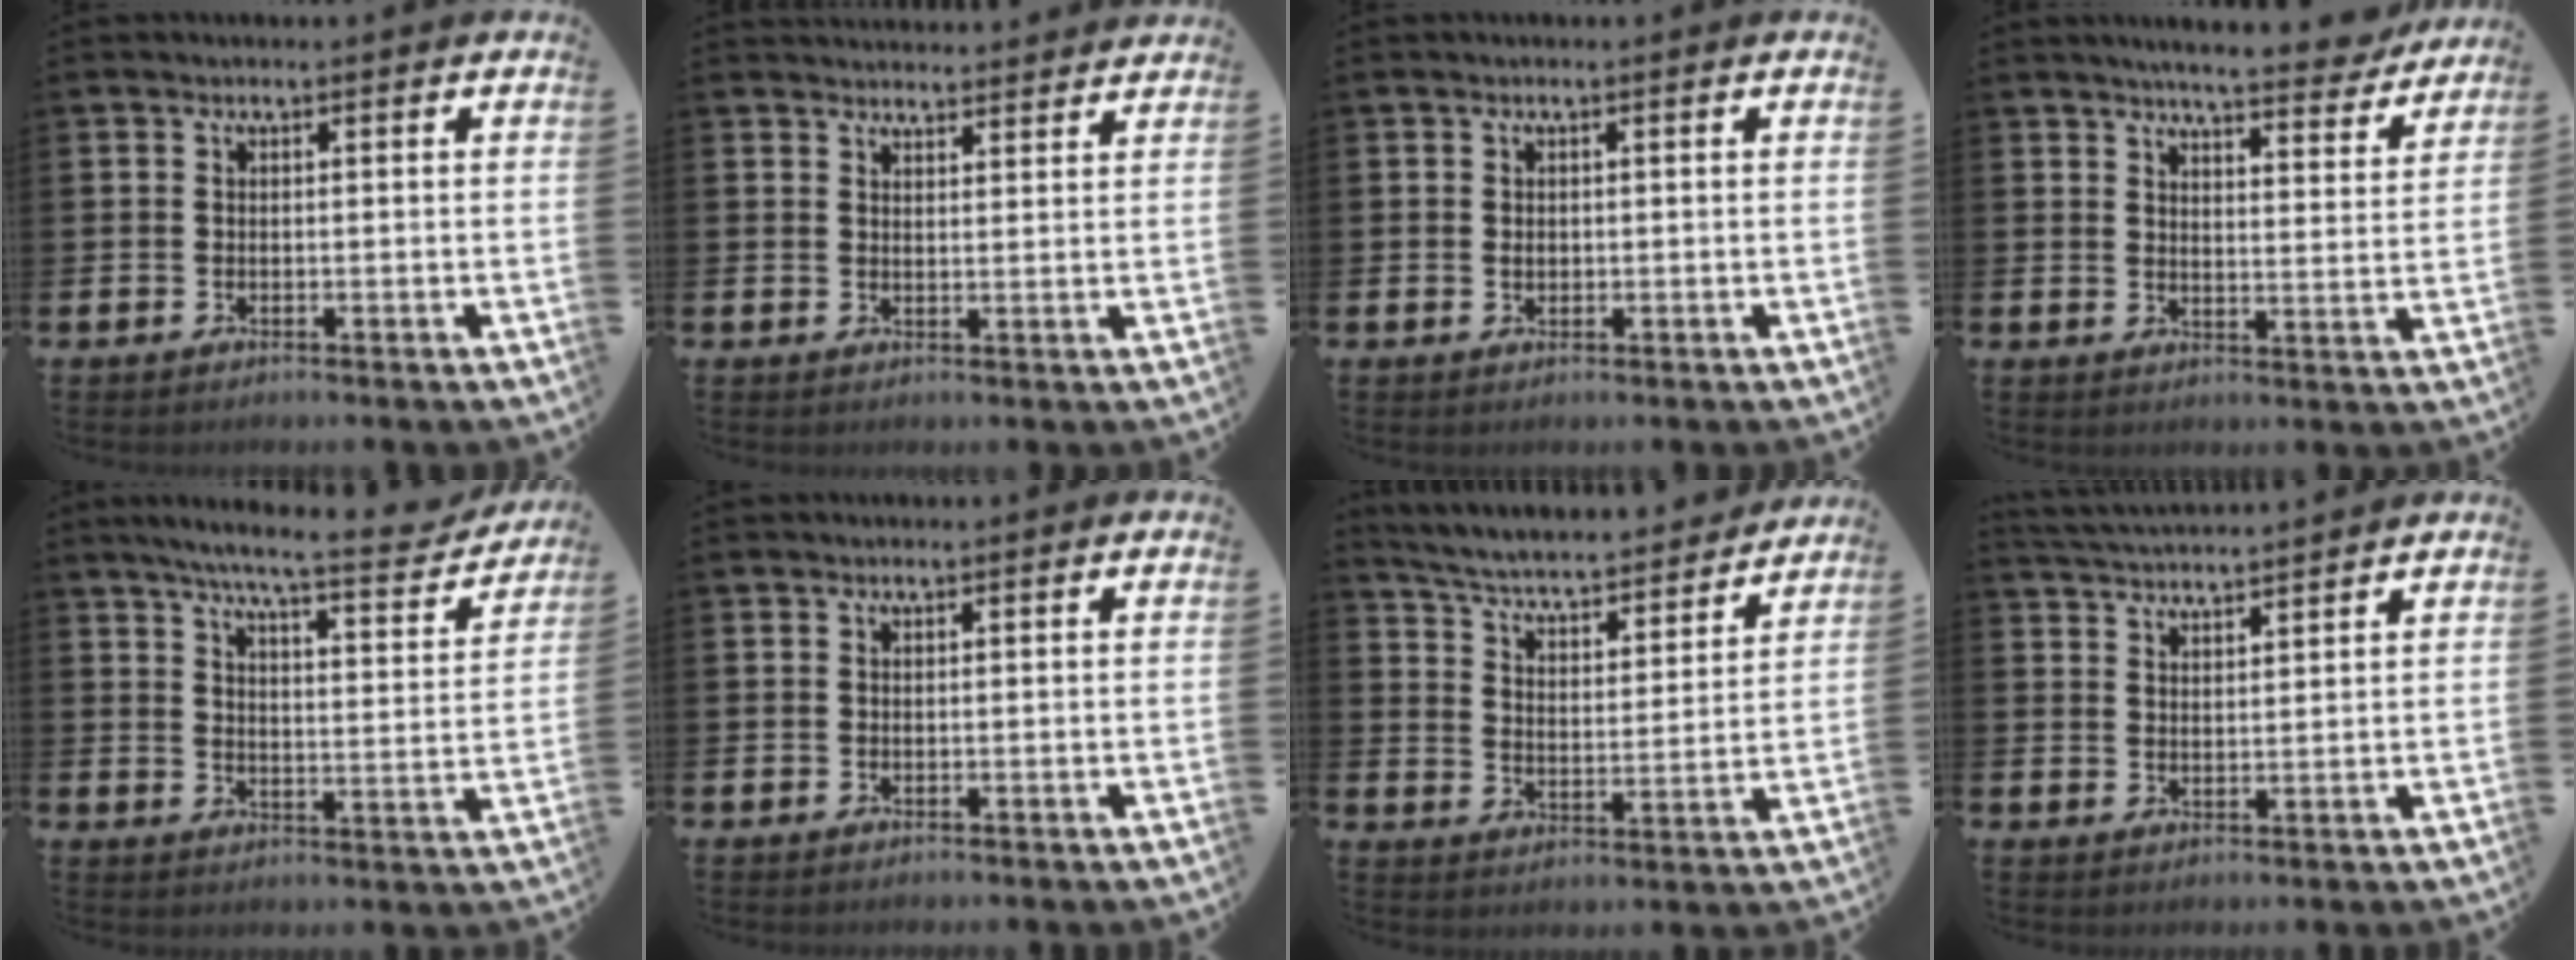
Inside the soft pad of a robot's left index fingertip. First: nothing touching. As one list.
[{"total": 3.1, "force": [3.1, 0.3, -0.1], "torque": [-0.004, -0.016, 0.057]}, {"total": 0.8, "force": [0.2, 0.7, 0.4], "torque": [-0.002, 0.002, 0.000]}, {"total": 5.9, "force": [5.7, 0.4, 1.6], "torque": [-0.038, -0.036, 0.097]}, {"total": 7.2, "force": [6.5, 0.5, 3.1], "torque": [-0.070, -0.048, 0.106]}, {"total": 0.0}, {"total": 5.5, "force": [5.2, 0.9, 1.6], "torque": [-0.064, -0.046, 0.081]}, {"total": 3.6, "force": [3.6, -0.2, 0.1], "torque": [-0.013, -0.022, 0.064]}]